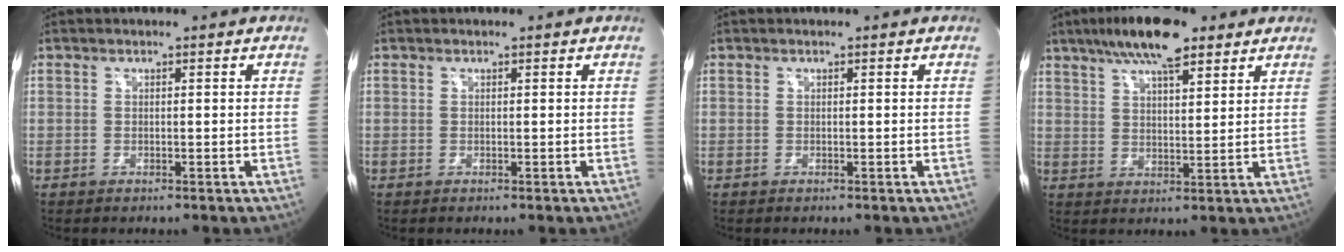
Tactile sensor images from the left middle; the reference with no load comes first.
{"total": 0.0}
{"total": 0.0}
{"total": 11.4, "force": [7.8, 2.9, 7.7], "torque": [-0.138, 0.016, 0.133]}